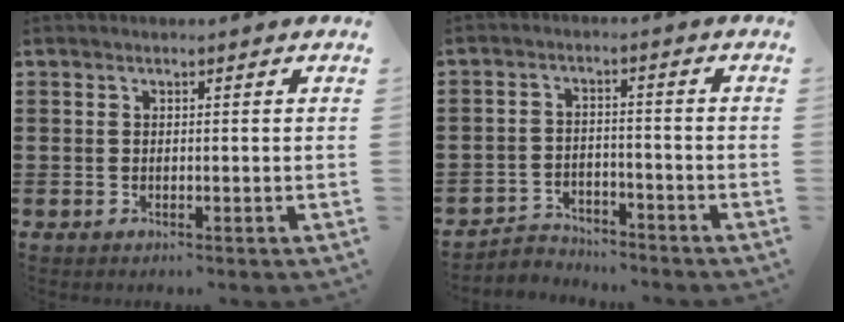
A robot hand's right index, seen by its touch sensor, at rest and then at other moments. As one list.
[{"total": 3.4, "force": [-3.3, 0.9, -0.1], "torque": [-0.007, 0.004, -0.072]}]